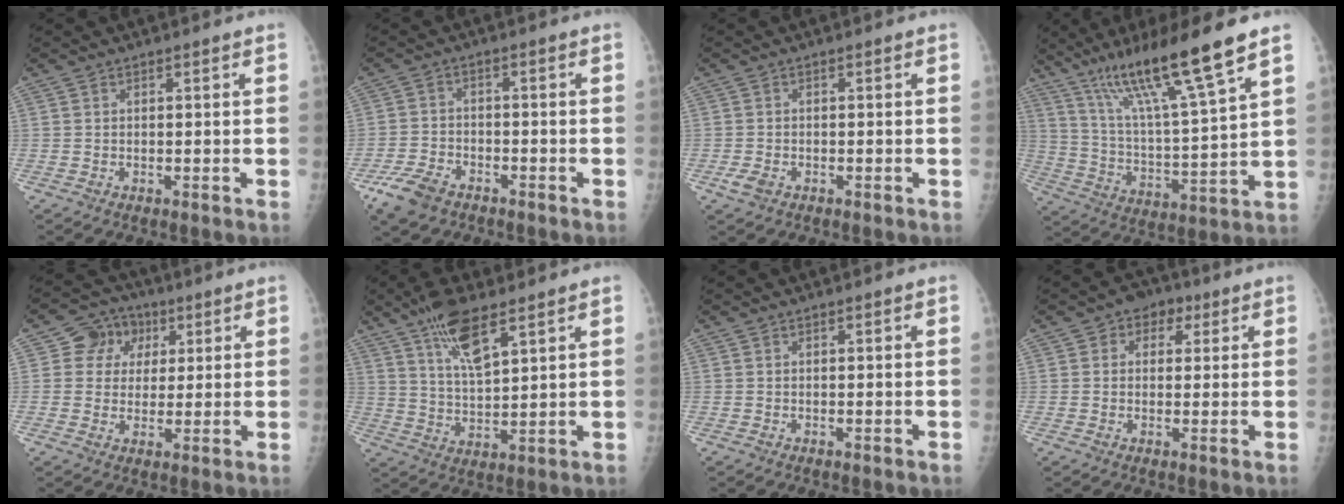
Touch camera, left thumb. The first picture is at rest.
{"total": 7.1, "force": [-4.7, 4.0, 3.4], "torque": [-0.073, 0.014, -0.087]}
{"total": 2.4, "force": [-1.1, 1.6, 1.4], "torque": [-0.027, -0.001, -0.019]}
{"total": 18.6, "force": [12.4, 1.0, 13.8], "torque": [-0.229, -0.057, 0.219]}
{"total": 7.9, "force": [2.5, 7.0, 2.7], "torque": [-0.003, 0.000, 0.037]}
{"total": 10.1, "force": [6.3, 3.3, 7.2], "torque": [-0.125, -0.028, 0.122]}
{"total": 0.0}
{"total": 5.3, "force": [2.1, 4.2, 2.6], "torque": [-0.001, 0.002, 0.024]}